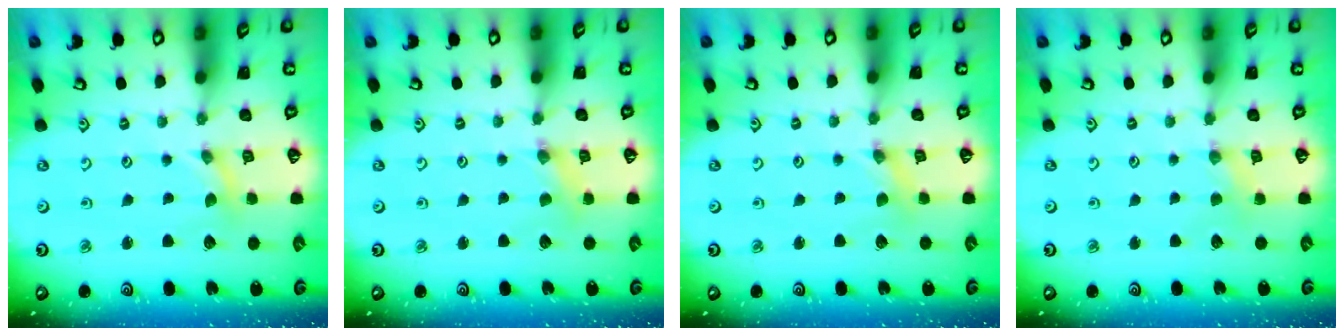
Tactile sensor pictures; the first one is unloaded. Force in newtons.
{"total": 1.7, "press": 1.7, "slide": 0.3}
{"total": 1.3, "press": 1.3, "slide": 0.3}
{"total": 1.4, "press": 1.4, "slide": 0.3}